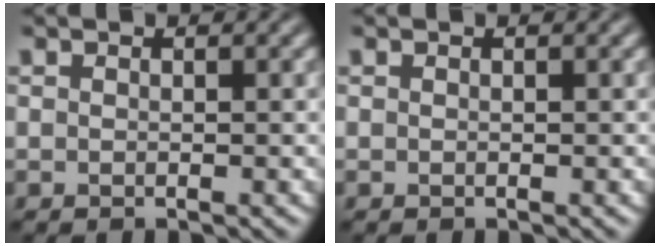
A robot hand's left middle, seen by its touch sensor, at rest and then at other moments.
{"total": 0.0}